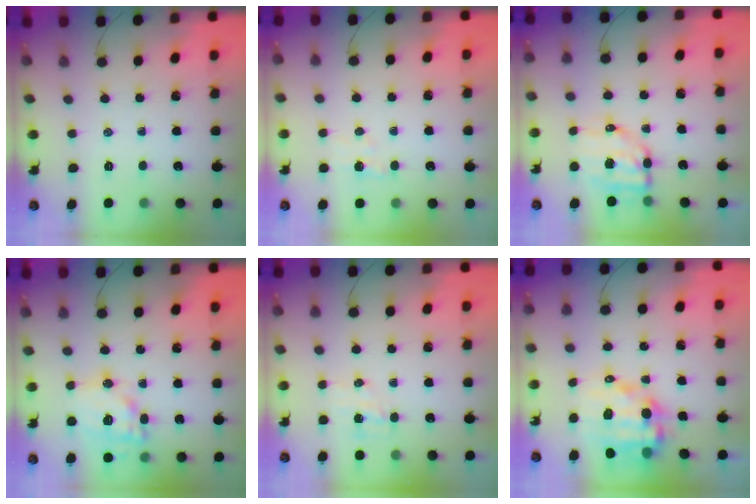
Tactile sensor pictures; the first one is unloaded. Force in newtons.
{"total": 3.3, "press": 3.1, "slide": 1.2}
{"total": 7.1, "press": 7.0, "slide": 1.4}
{"total": 15.3, "press": 15.2, "slide": 2.1}
{"total": 4.6, "press": 4.4, "slide": 1.2}
{"total": 11.9, "press": 11.5, "slide": 3.2}